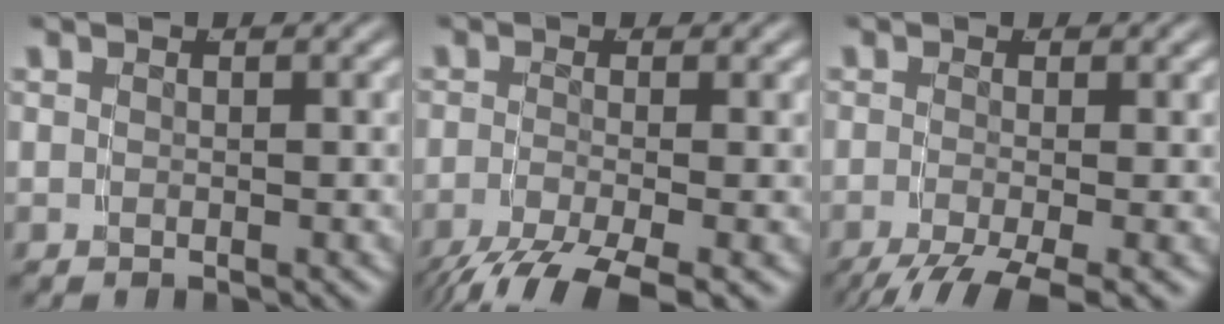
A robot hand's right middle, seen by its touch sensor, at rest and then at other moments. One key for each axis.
{"total": 5.6, "fx": -3.5, "fy": 1.8, "fz": 4.0, "tx": -0.078, "ty": -0.026, "tz": -0.037}
{"total": 5.7, "fx": -3.7, "fy": 2.1, "fz": 3.7, "tx": -0.064, "ty": -0.027, "tz": -0.041}